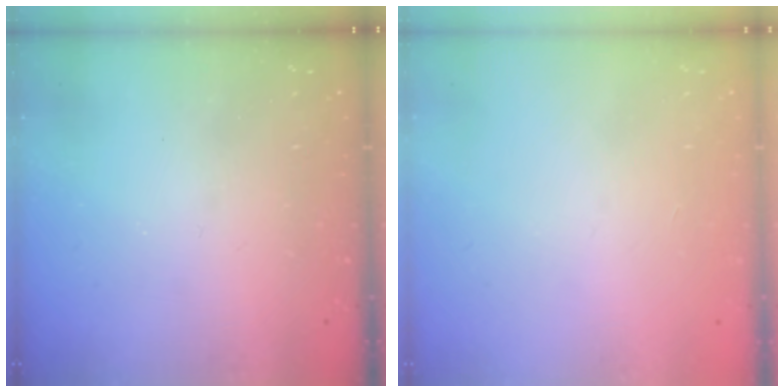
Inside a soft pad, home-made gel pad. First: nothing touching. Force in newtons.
{"total": 0.0}